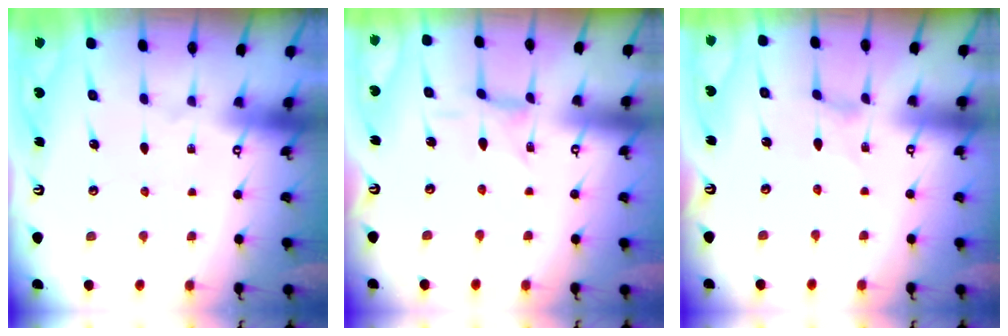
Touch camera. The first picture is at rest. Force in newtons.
{"total": 0.9, "press": 0.9, "slide": 0.3}
{"total": 0.0}